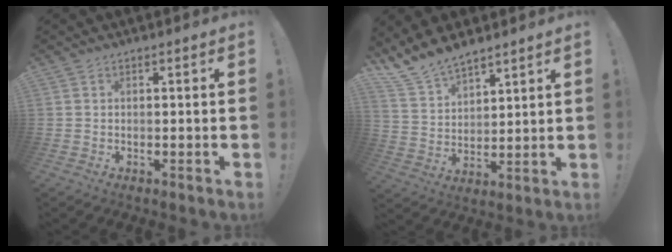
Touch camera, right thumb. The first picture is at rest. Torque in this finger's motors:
{"motor_torque": [0.03, 0.06, 0.18, 0.17, 0.00]}